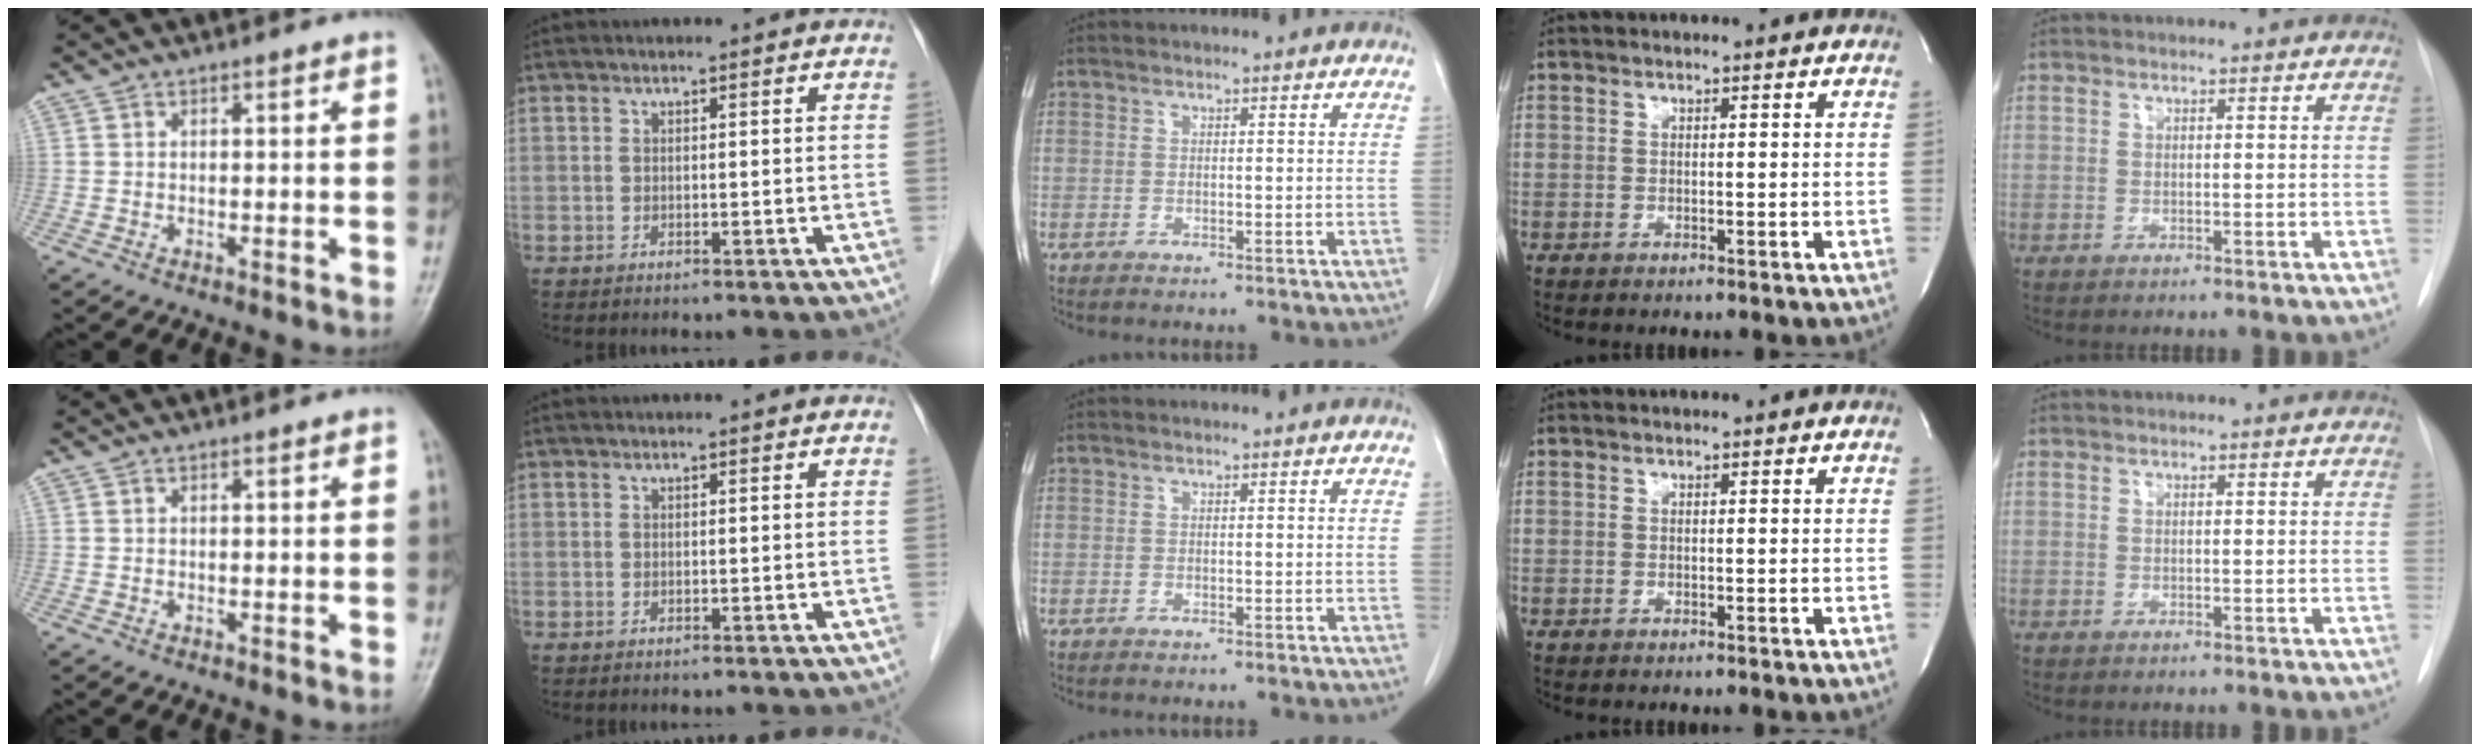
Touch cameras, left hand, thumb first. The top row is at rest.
{}